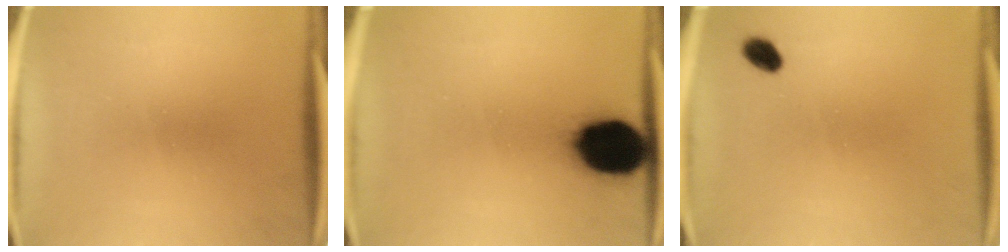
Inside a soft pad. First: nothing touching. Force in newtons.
{"total": 17.2}
{"total": 2.8}